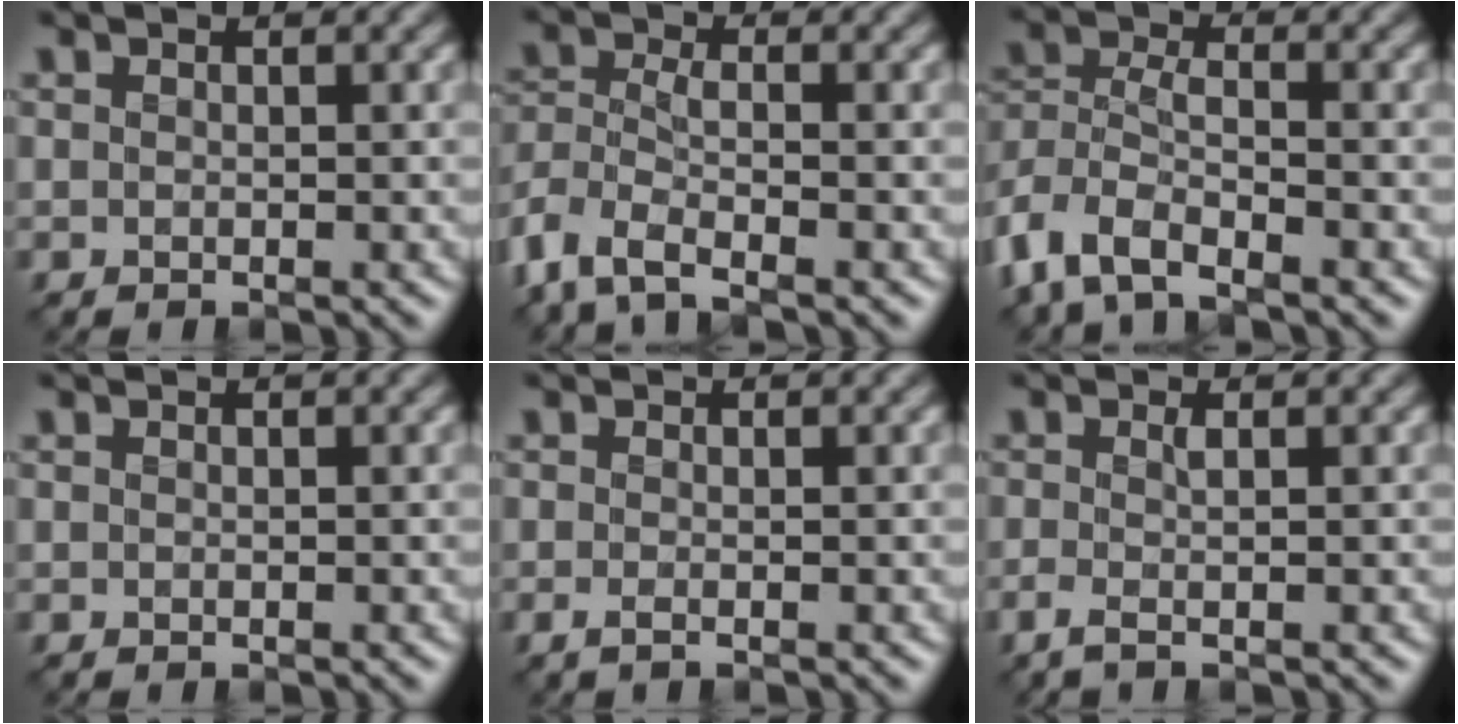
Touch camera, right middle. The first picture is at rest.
{"total": 4.9, "force": [-3.3, 1.8, 3.1], "torque": [-0.076, -0.008, -0.078]}
{"total": 6.5, "force": [-4.3, 2.8, 4.0], "torque": [-0.093, -0.008, -0.094]}
{"total": 0.0}
{"total": 1.0, "force": [-0.4, 0.2, 0.9], "torque": [-0.018, -0.004, -0.009]}
{"total": 1.7, "force": [-0.4, 0.4, 1.6], "torque": [-0.034, 0.000, -0.010]}